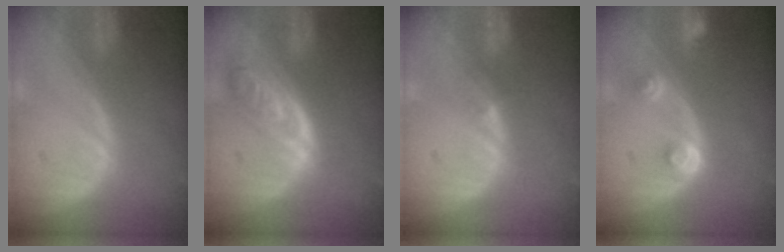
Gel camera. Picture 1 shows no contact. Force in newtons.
{"total": 6.2, "press": 5.7, "slide": 2.6}
{"total": 1.2, "press": 0.9, "slide": 0.9}
{"total": 2.9, "press": 2.7, "slide": 1.0}